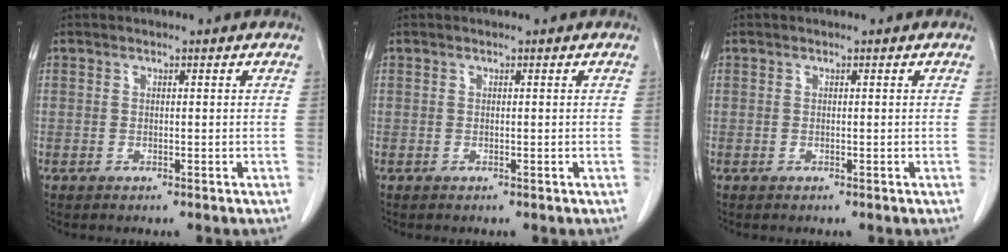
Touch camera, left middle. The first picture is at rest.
{"total": 0.0}
{"total": 0.0}